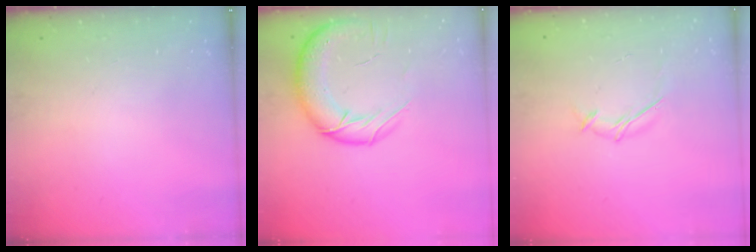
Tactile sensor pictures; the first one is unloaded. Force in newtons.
{"total": 17.6, "press": 17.3, "slide": 3.5}
{"total": 5.6, "press": 5.6, "slide": 0.2}